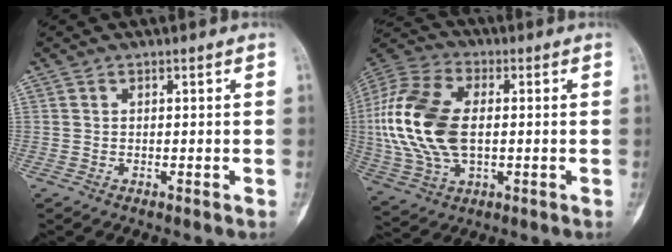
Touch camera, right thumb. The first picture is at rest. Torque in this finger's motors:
{"motor_torque": [2.43, 1.81, 1.22, -1.55, 0.32]}